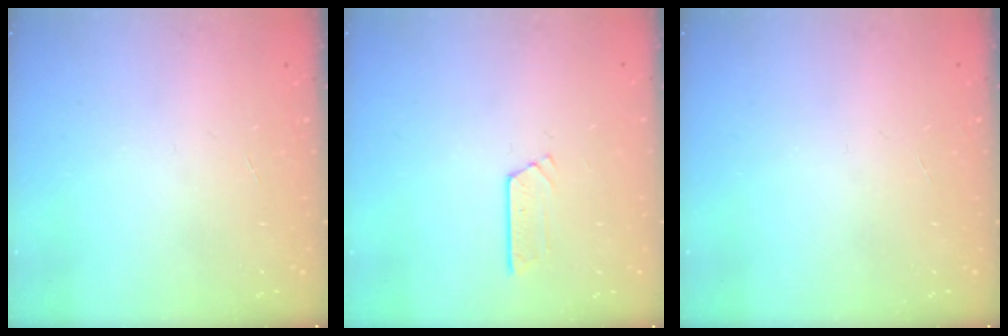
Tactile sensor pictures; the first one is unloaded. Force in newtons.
{"total": 2.5, "press": 2.5, "slide": 0.2}
{"total": 0.0}